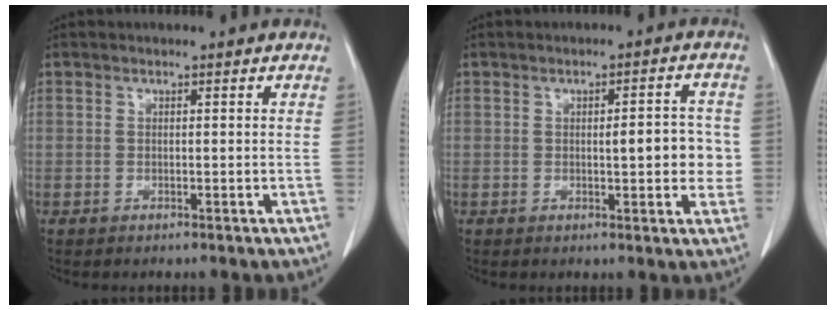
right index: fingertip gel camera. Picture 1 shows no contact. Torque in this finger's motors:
{"motor_torque": [0.40, 0.30, 0.14, 0.05]}